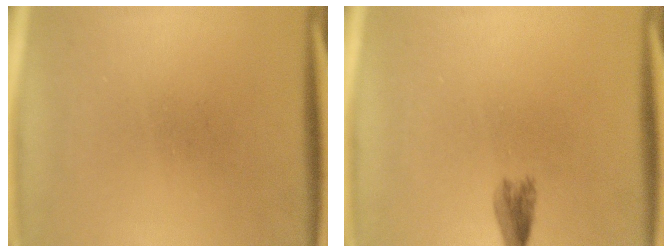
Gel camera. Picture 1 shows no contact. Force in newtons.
{"total": 2.3}